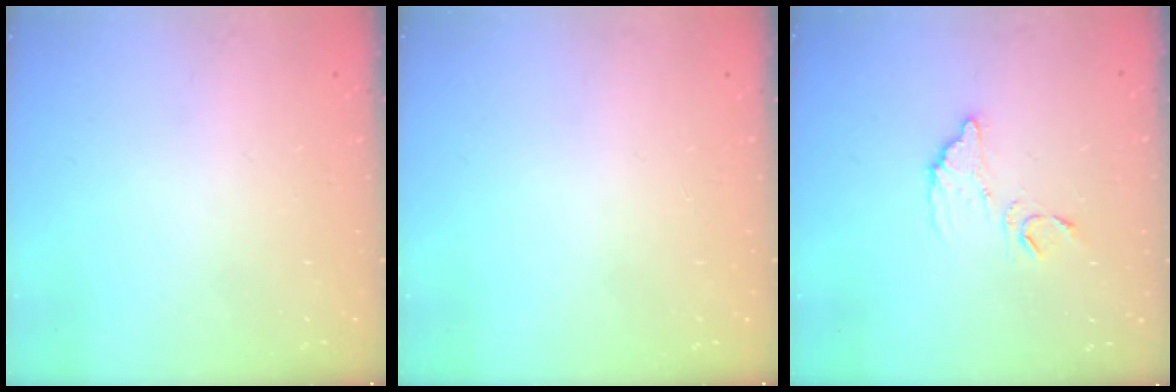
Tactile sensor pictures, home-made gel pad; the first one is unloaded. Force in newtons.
{"total": 0.0}
{"total": 10.1, "press": 10.1, "slide": 0.4}